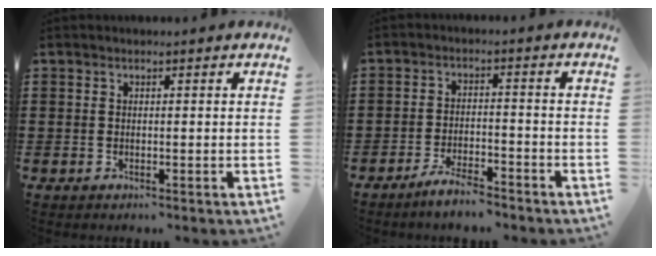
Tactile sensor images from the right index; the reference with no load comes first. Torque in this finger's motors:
{"motor_torque": [0.51, 0.67, -0.44, -0.12]}